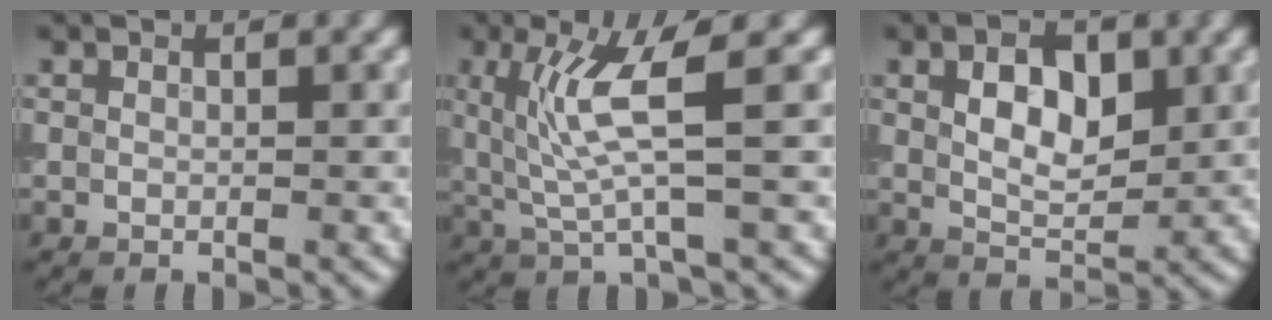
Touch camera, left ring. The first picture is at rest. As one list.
[{"total": 4.8, "force": [0.9, 0.6, 4.7], "torque": [-0.107, -0.004, 0.025]}, {"total": 4.6, "force": [1.1, 2.6, 3.6], "torque": [-0.063, 0.002, 0.019]}]